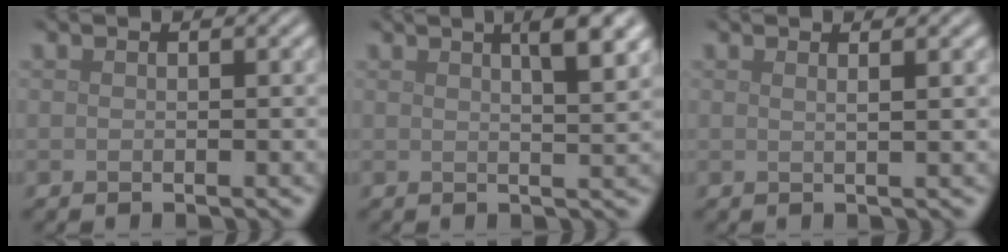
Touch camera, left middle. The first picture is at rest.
{"total": 5.1, "force": [2.5, 1.6, 4.2], "torque": [-0.030, 0.020, 0.015]}
{"total": 1.9, "force": [1.0, 0.8, 1.5], "torque": [-0.005, 0.002, -0.007]}